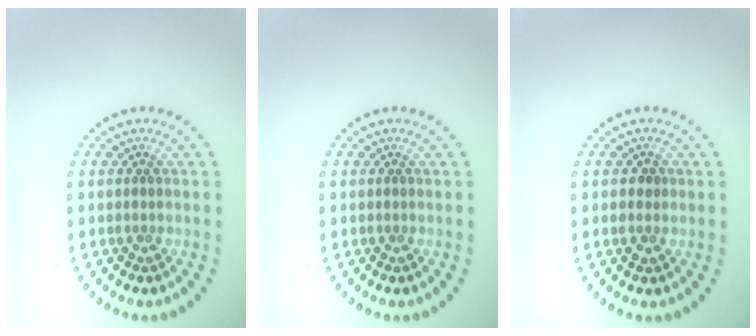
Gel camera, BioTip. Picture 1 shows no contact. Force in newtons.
{"total": 0.0}
{"total": 1.1, "press": 1.1, "slide": 0.1}